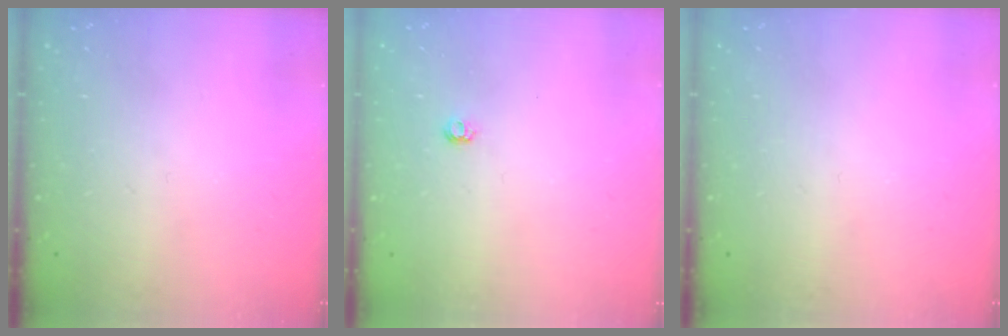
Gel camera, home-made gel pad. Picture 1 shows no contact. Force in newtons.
{"total": 3.9, "press": 3.9, "slide": 0.5}
{"total": 0.0}